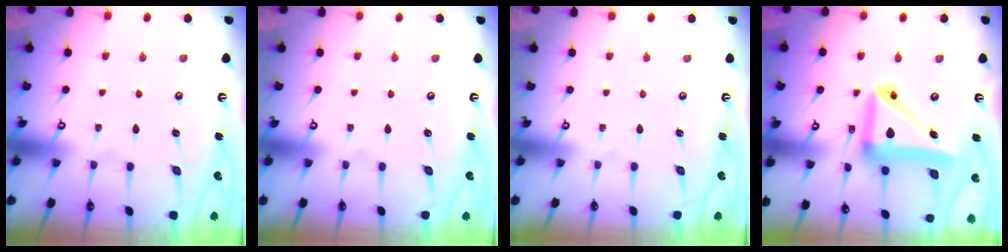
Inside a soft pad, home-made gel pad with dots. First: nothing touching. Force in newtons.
{"total": 0.0}
{"total": 0.0}
{"total": 17.3, "press": 17.2, "slide": 1.9}